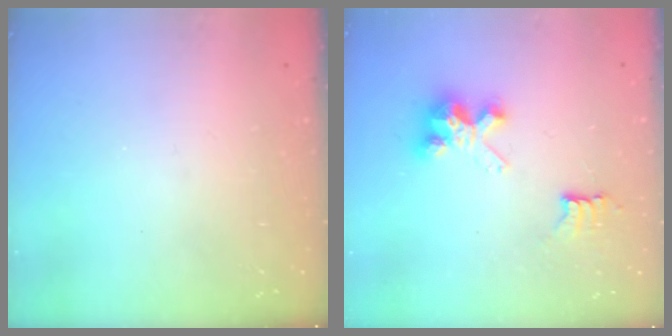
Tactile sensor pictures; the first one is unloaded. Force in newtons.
{"total": 6.6, "press": 6.6, "slide": 0.1}